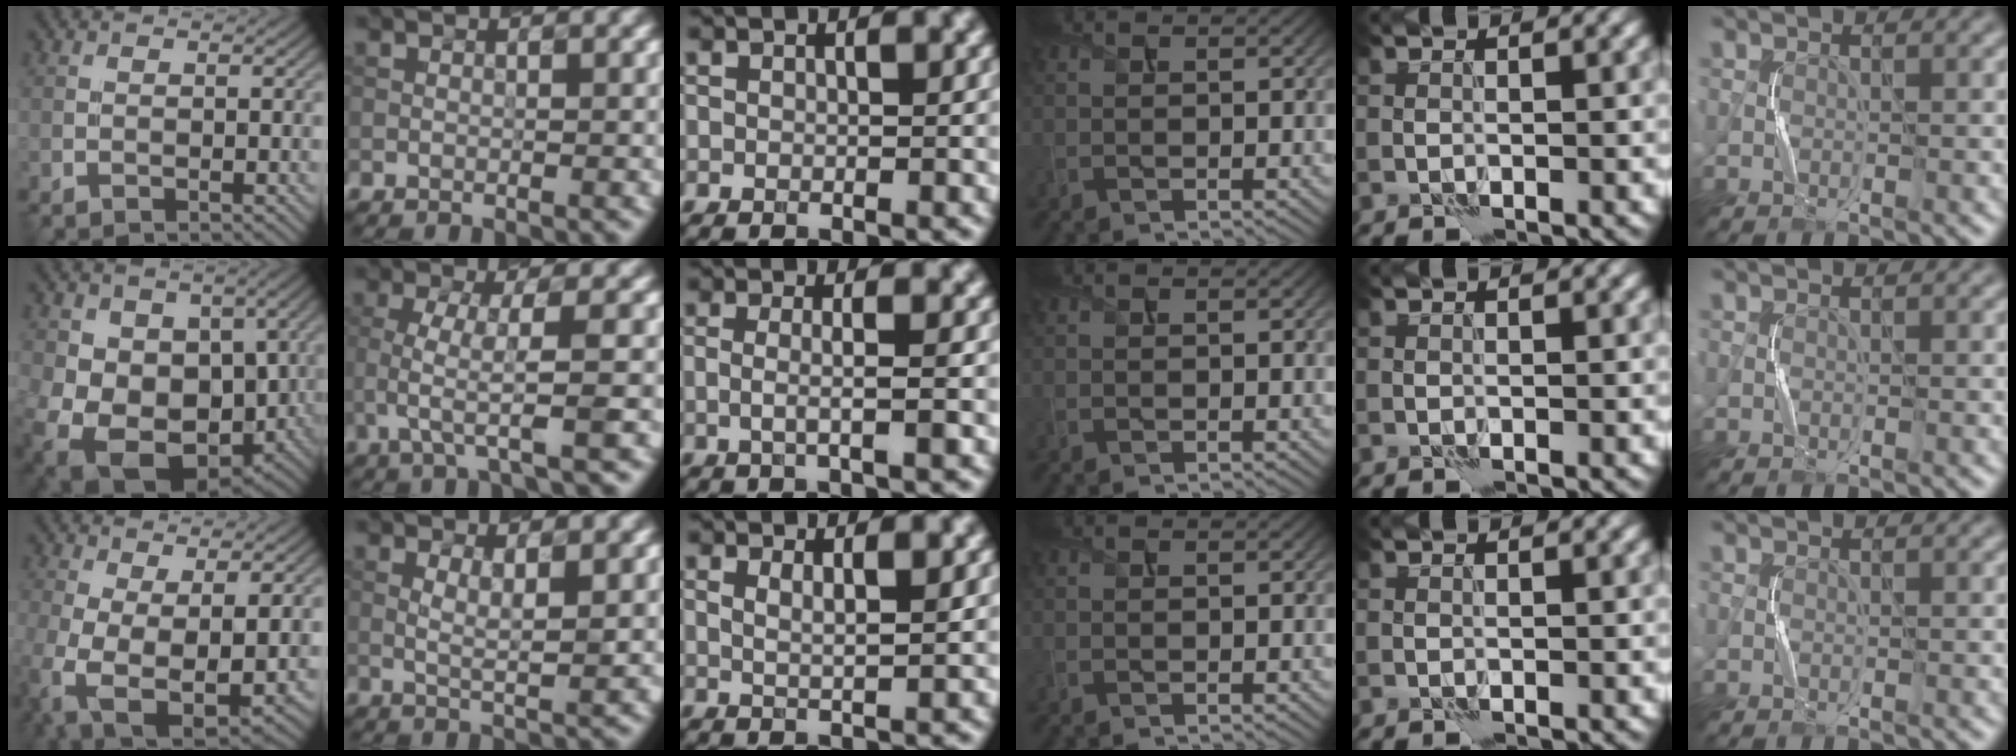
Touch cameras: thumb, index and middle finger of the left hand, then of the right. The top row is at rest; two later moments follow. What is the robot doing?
{"motion": "squeeze", "object": "sponge"}